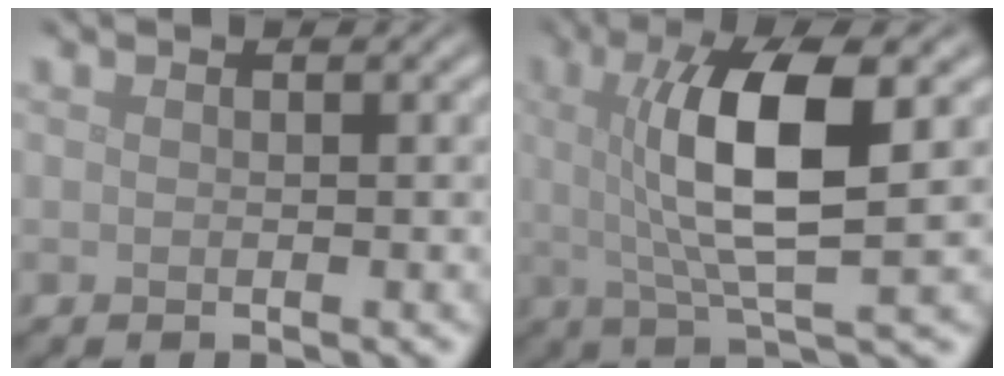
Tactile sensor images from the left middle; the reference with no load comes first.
{"total": 8.4, "force": [1.4, 2.1, 8.0], "torque": [-0.135, 0.001, 0.026]}